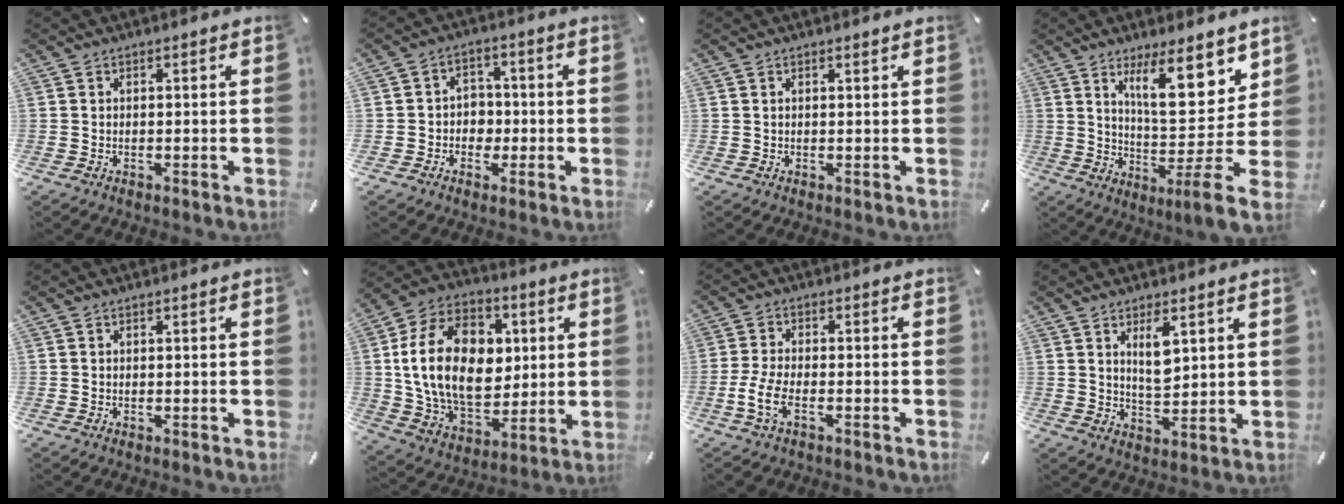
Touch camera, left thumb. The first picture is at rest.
{"total": 5.2, "force": [-1.1, 4.9, 1.5], "torque": [-0.019, 0.011, -0.023]}
{"total": 0.7, "force": [0.5, 0.2, 0.4], "torque": [-0.008, -0.001, 0.009]}
{"total": 17.4, "force": [6.9, 3.2, 15.7], "torque": [-0.241, -0.063, 0.102]}
{"total": 0.0}
{"total": 21.7, "force": [2.0, 16.0, 14.6], "torque": [-0.282, 0.002, 0.036]}
{"total": 6.6, "force": [-2.7, 3.0, 5.2], "torque": [-0.121, -0.005, -0.052]}
{"total": 6.3, "force": [3.1, 2.6, 4.8], "torque": [-0.080, -0.013, 0.051]}